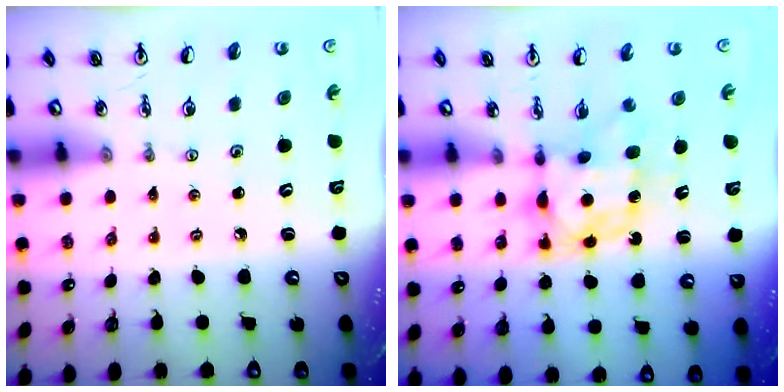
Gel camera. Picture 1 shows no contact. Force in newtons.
{"total": 7.5, "press": 7.5, "slide": 0.6}